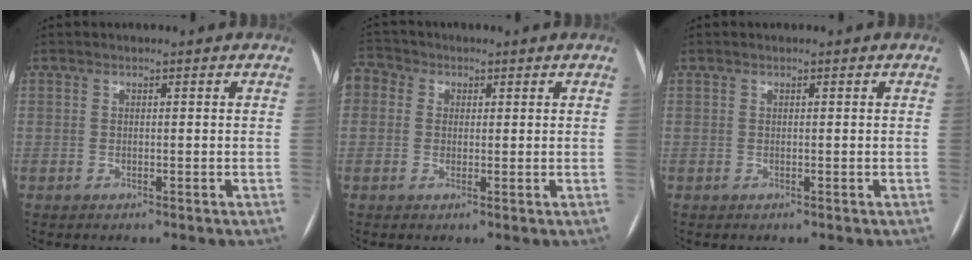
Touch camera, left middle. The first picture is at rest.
{"total": 7.9, "force": [2.1, 6.9, 3.3], "torque": [-0.094, 0.034, 0.039]}
{"total": 0.0}